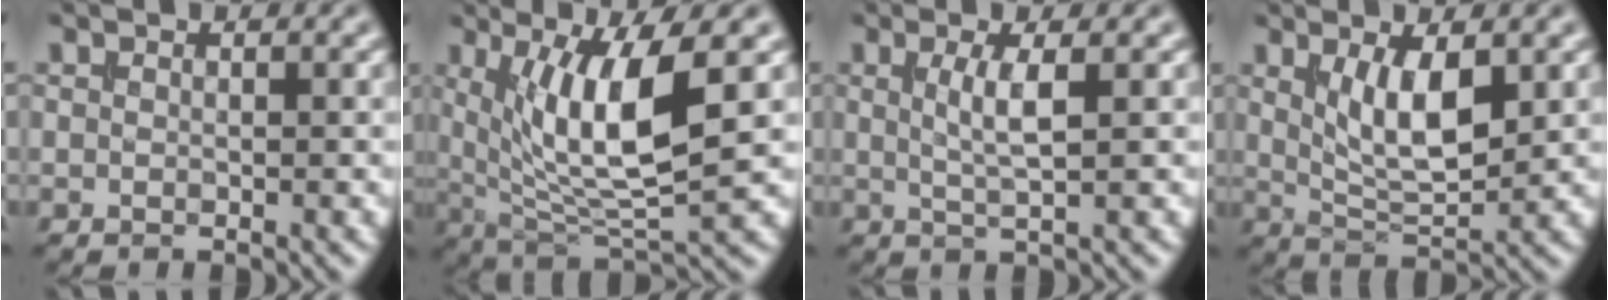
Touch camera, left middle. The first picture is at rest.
{"total": 8.6, "force": [2.2, 2.4, 7.9], "torque": [-0.142, -0.016, 0.046]}
{"total": 2.7, "force": [0.6, 0.6, 2.6], "torque": [-0.047, -0.002, 0.010]}
{"total": 4.9, "force": [1.5, 1.7, 4.3], "torque": [-0.086, -0.012, 0.033]}